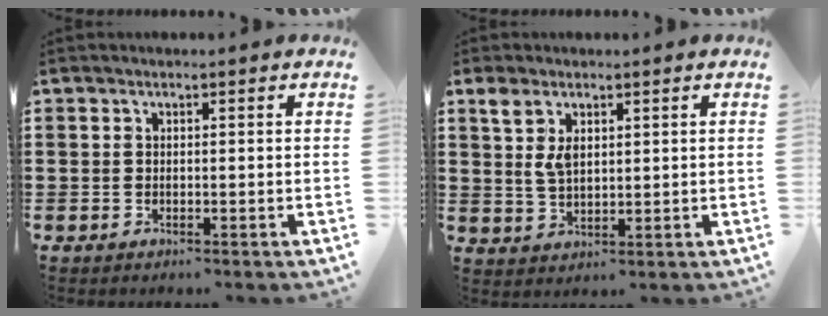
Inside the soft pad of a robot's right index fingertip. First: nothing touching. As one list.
[{"total": 4.4, "force": [1.9, 2.2, 3.3], "torque": [-0.073, 0.008, 0.033]}]